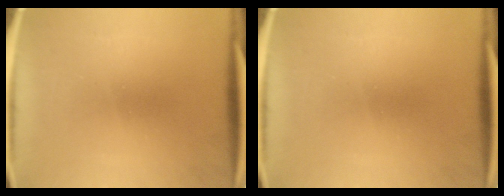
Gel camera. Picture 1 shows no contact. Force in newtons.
{"total": 0.0}